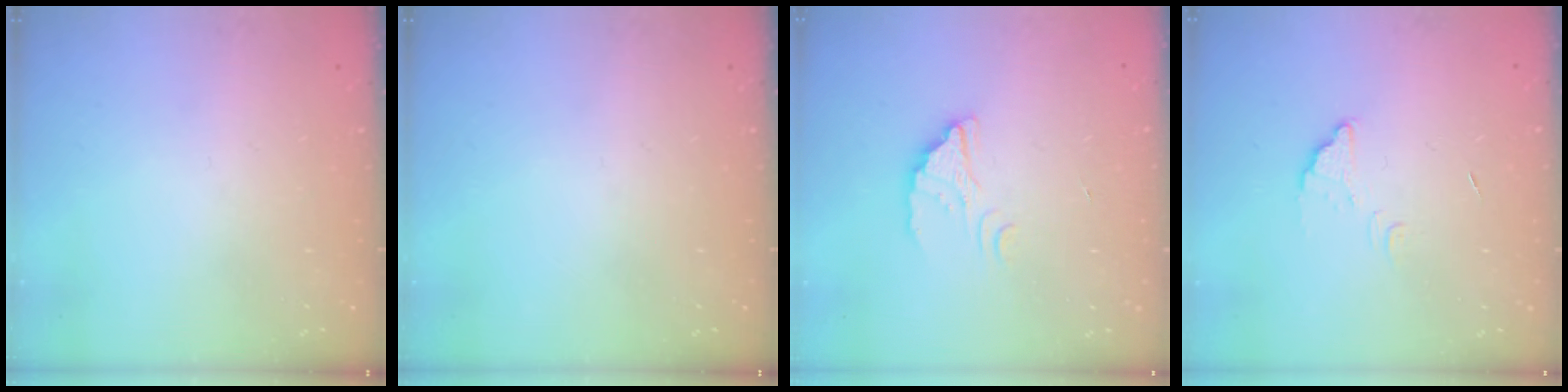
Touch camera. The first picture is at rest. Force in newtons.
{"total": 0.0}
{"total": 2.1, "press": 2.1, "slide": 0.2}
{"total": 3.8, "press": 3.8, "slide": 0.3}